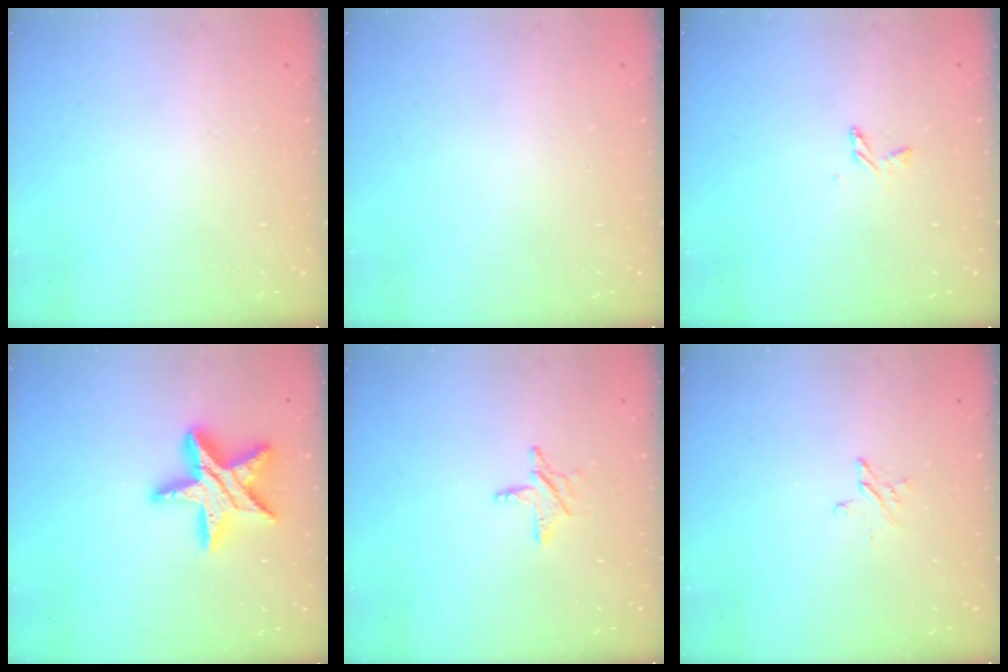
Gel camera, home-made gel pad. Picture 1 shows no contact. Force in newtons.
{"total": 0.0}
{"total": 4.2, "press": 4.2, "slide": 0.4}
{"total": 18.2, "press": 18.1, "slide": 1.4}
{"total": 4.9, "press": 4.8, "slide": 0.4}
{"total": 2.1, "press": 2.1, "slide": 0.2}